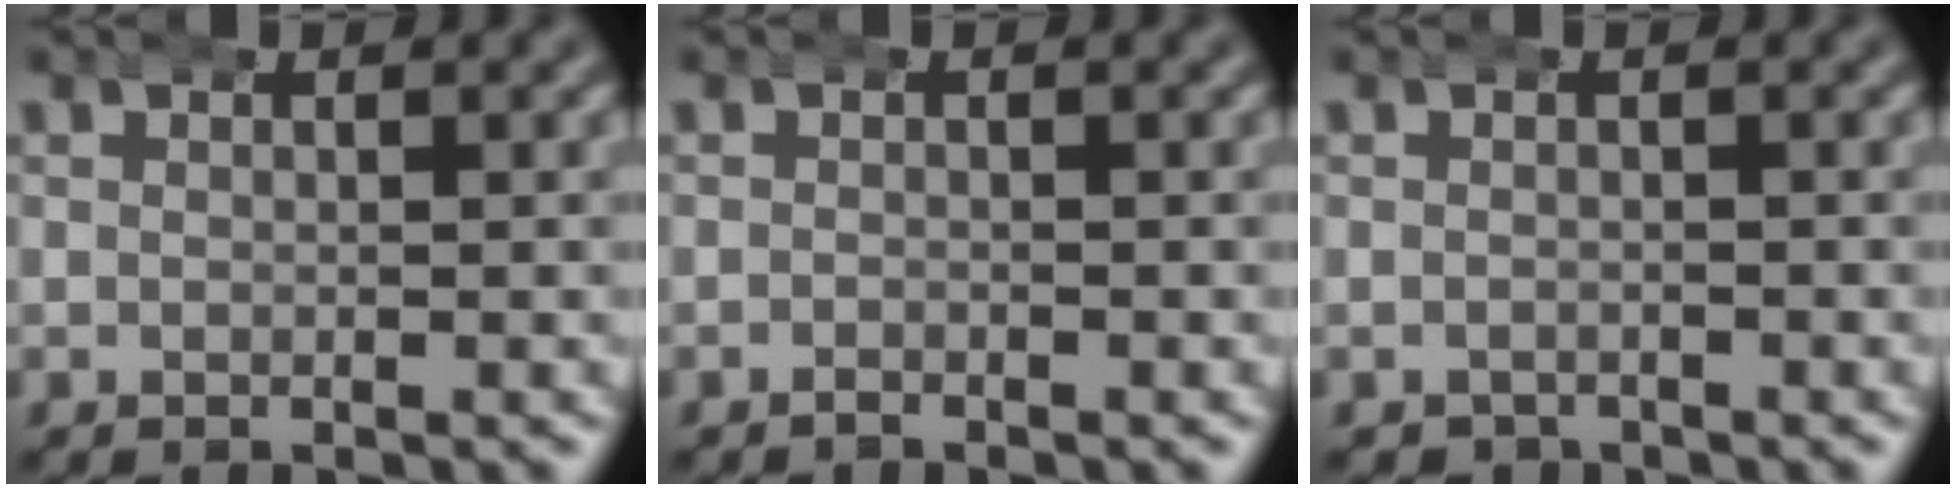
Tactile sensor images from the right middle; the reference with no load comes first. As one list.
[{"total": 0.6, "force": [-0.6, 0.0, -0.1], "torque": [-0.004, -0.005, -0.010]}, {"total": 1.3, "force": [-1.0, 0.7, -0.2], "torque": [0.003, -0.010, -0.011]}]